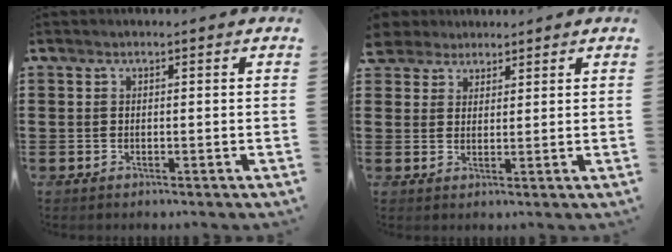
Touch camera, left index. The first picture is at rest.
{"total": 3.1, "force": [2.6, 1.7, 0.0], "torque": [-0.013, 0.007, 0.049]}